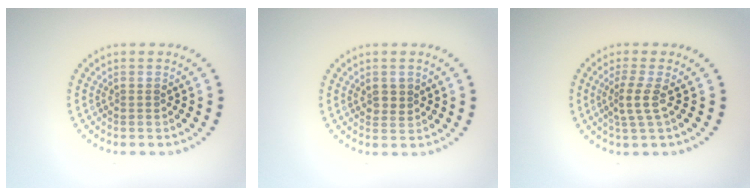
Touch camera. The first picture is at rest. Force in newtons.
{"total": 1.3, "press": 1.3, "slide": 0.3}
{"total": 2.3, "press": 1.6, "slide": 1.6}